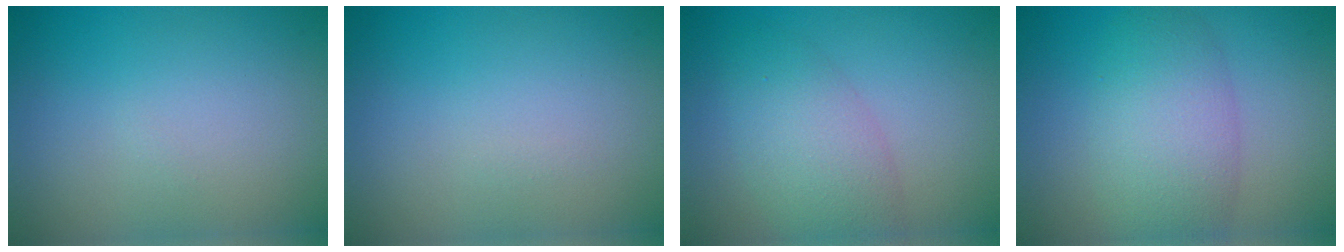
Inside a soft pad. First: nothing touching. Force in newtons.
{"total": 0.0}
{"total": 4.9, "press": 4.9, "slide": 0.2}
{"total": 5.9, "press": 5.9, "slide": 0.3}